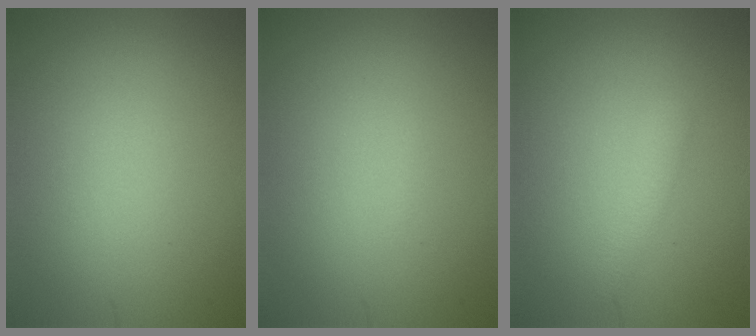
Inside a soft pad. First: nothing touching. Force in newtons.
{"total": 0.0}
{"total": 1.3, "press": 1.3, "slide": 0.0}